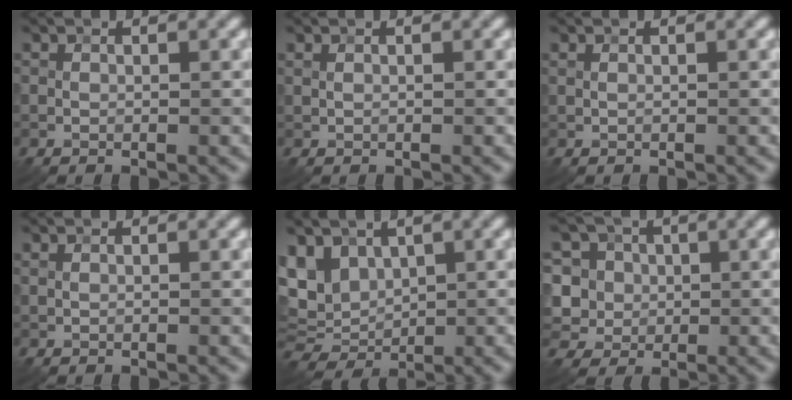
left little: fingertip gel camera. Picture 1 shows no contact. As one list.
[{"total": 0.0}, {"total": 0.0}, {"total": 0.0}, {"total": 6.6, "force": [2.3, 4.6, 4.2], "torque": [-0.094, 0.015, 0.046]}, {"total": 9.3, "force": [3.6, 7.6, 4.0], "torque": [-0.078, 0.024, 0.032]}]